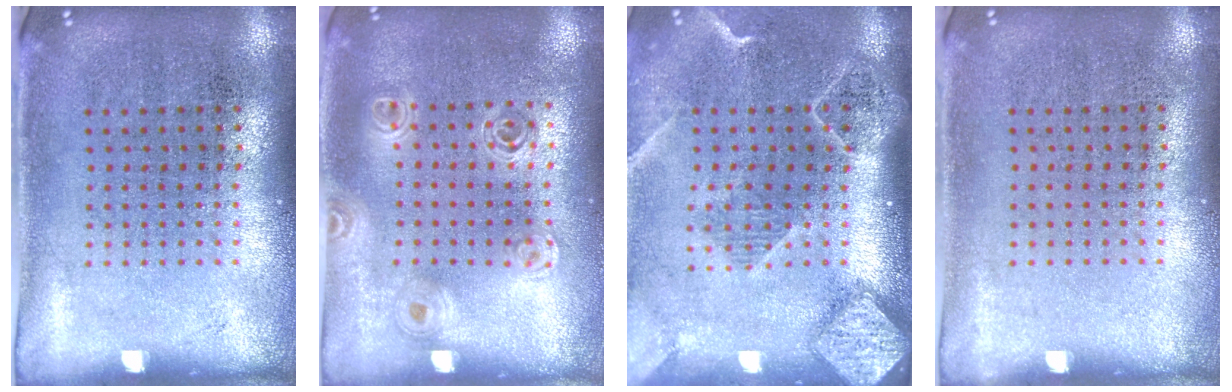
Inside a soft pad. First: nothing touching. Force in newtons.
{"total": 1.4, "press": 1.3, "slide": 0.5}
{"total": 2.5, "press": 2.0, "slide": 1.4}
{"total": 0.0}